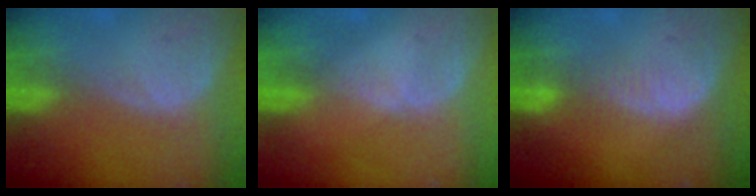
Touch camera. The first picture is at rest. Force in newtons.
{"total": 0.6, "press": 0.5, "slide": 0.2}
{"total": 2.4, "press": 2.4, "slide": 0.2}